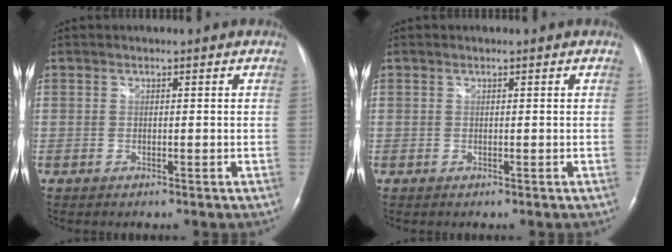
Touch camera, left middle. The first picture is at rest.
{"total": 0.0}